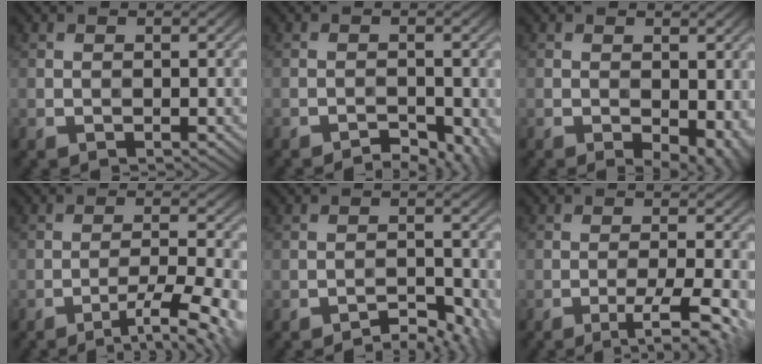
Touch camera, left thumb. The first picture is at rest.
{"total": 3.3, "force": [-2.5, 1.1, 1.8], "torque": [-0.031, 0.002, -0.035]}
{"total": 4.8, "force": [-1.5, 2.5, 3.8], "torque": [-0.049, -0.013, -0.018]}
{"total": 7.8, "force": [-4.5, 1.3, 6.3], "torque": [-0.107, 0.004, -0.066]}
{"total": 4.0, "force": [-3.3, 1.0, 2.0], "torque": [-0.035, 0.008, -0.046]}
{"total": 5.9, "force": [-2.7, 0.9, 5.2], "torque": [-0.088, 0.001, -0.041]}